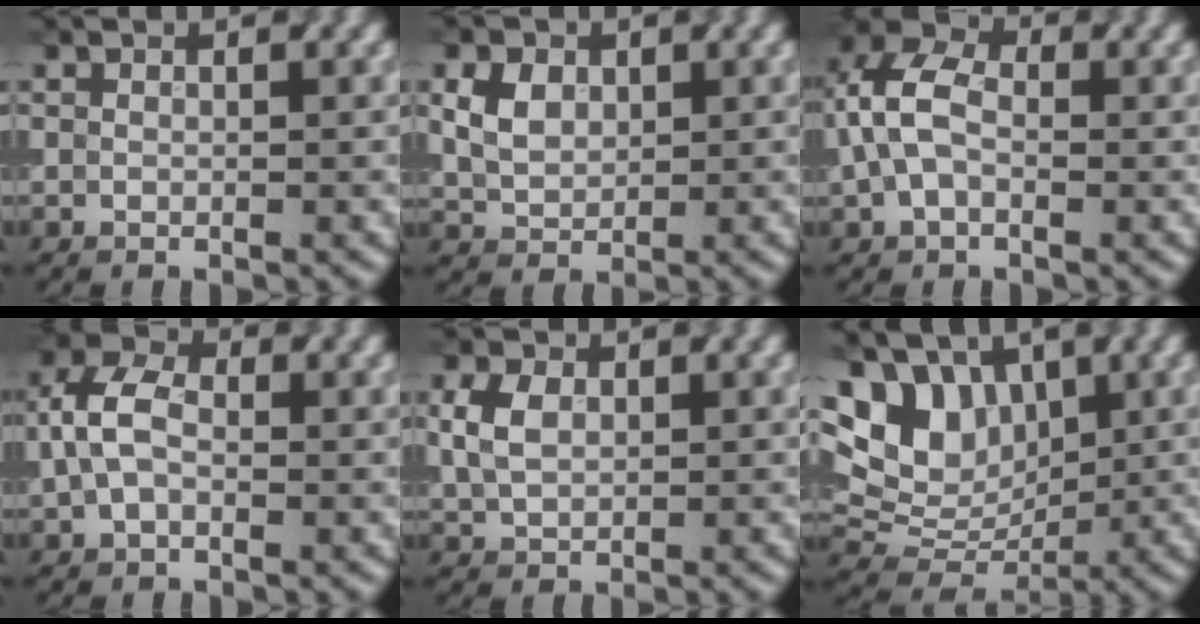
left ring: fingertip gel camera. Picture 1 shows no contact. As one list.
[{"total": 3.0, "force": [0.9, 2.2, 1.9], "torque": [-0.047, 0.007, 0.022]}, {"total": 5.2, "force": [-0.2, 3.2, 4.1], "torque": [-0.090, 0.022, -0.010]}, {"total": 4.4, "force": [-0.3, 2.8, 3.4], "torque": [-0.076, 0.015, -0.007]}, {"total": 3.1, "force": [0.6, 2.1, 2.2], "torque": [-0.055, 0.011, 0.017]}, {"total": 9.7, "force": [3.7, 7.0, 5.6], "torque": [-0.103, 0.035, 0.062]}]